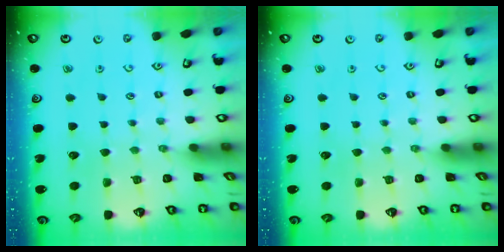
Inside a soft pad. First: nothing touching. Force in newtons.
{"total": 0.0}